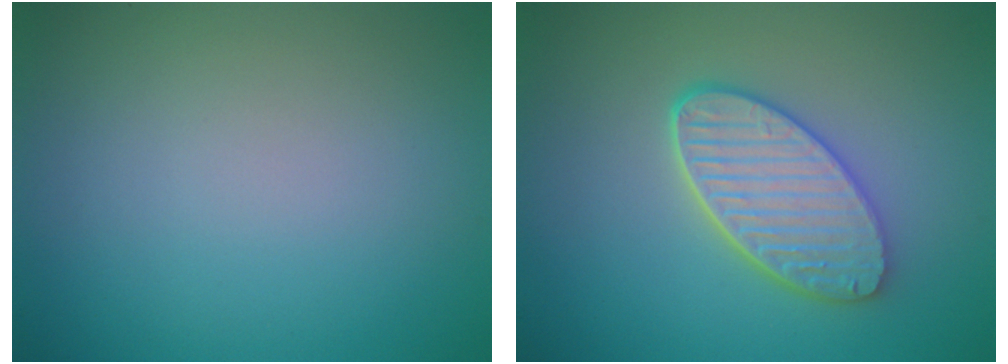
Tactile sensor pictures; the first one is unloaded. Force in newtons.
{"total": 5.3, "press": 4.4, "slide": 3.0}